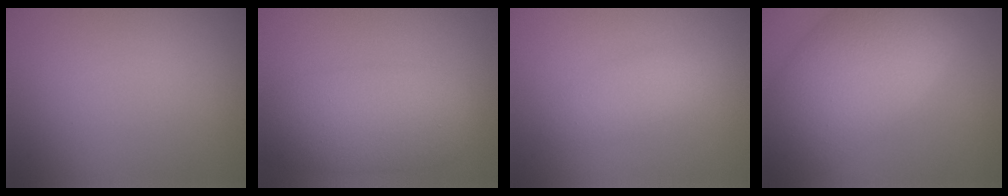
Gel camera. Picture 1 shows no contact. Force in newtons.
{"total": 6.5, "press": 6.5, "slide": 0.1}
{"total": 2.1, "press": 2.1, "slide": 0.1}
{"total": 10.8, "press": 10.8, "slide": 0.7}